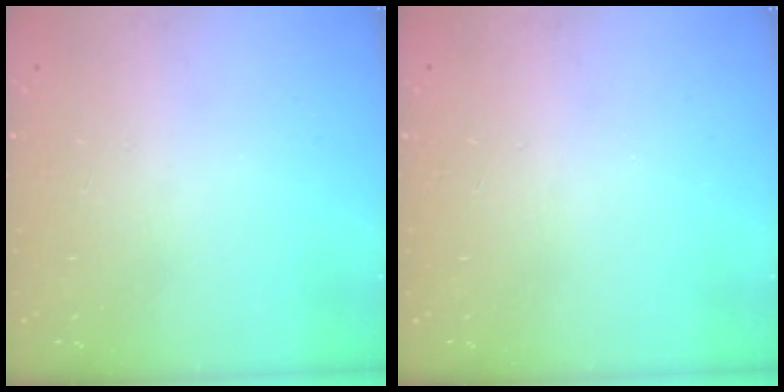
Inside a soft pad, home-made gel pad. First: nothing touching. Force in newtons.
{"total": 0.0}